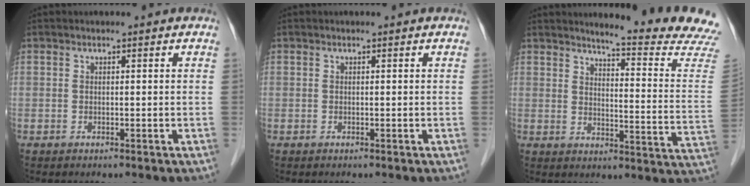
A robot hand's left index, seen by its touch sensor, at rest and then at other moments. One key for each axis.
{"total": 0.0}
{"total": 15.9, "fx": 15.0, "fy": -1.7, "fz": 5.0, "tx": -0.073, "ty": -0.116, "tz": 0.167}